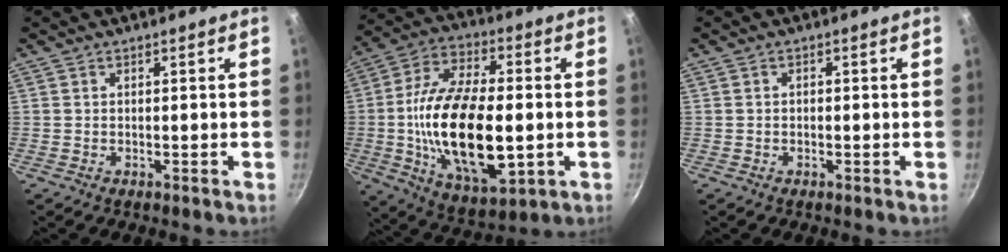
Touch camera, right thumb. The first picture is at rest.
{"total": 23.6, "force": [-2.3, 11.6, 20.4], "torque": [-0.373, 0.011, -0.038]}
{"total": 0.6, "force": [-0.3, 0.5, 0.3], "torque": [-0.007, 0.005, -0.004]}